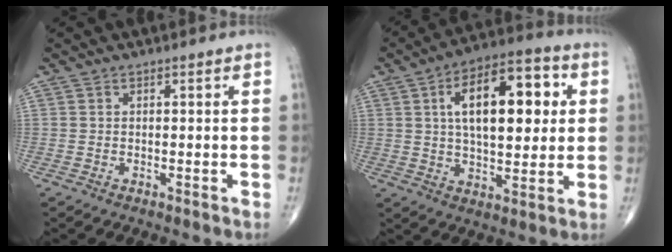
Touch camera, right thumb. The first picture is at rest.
{"total": 18.2, "force": [4.2, 8.7, 15.4], "torque": [-0.212, 0.011, 0.060]}